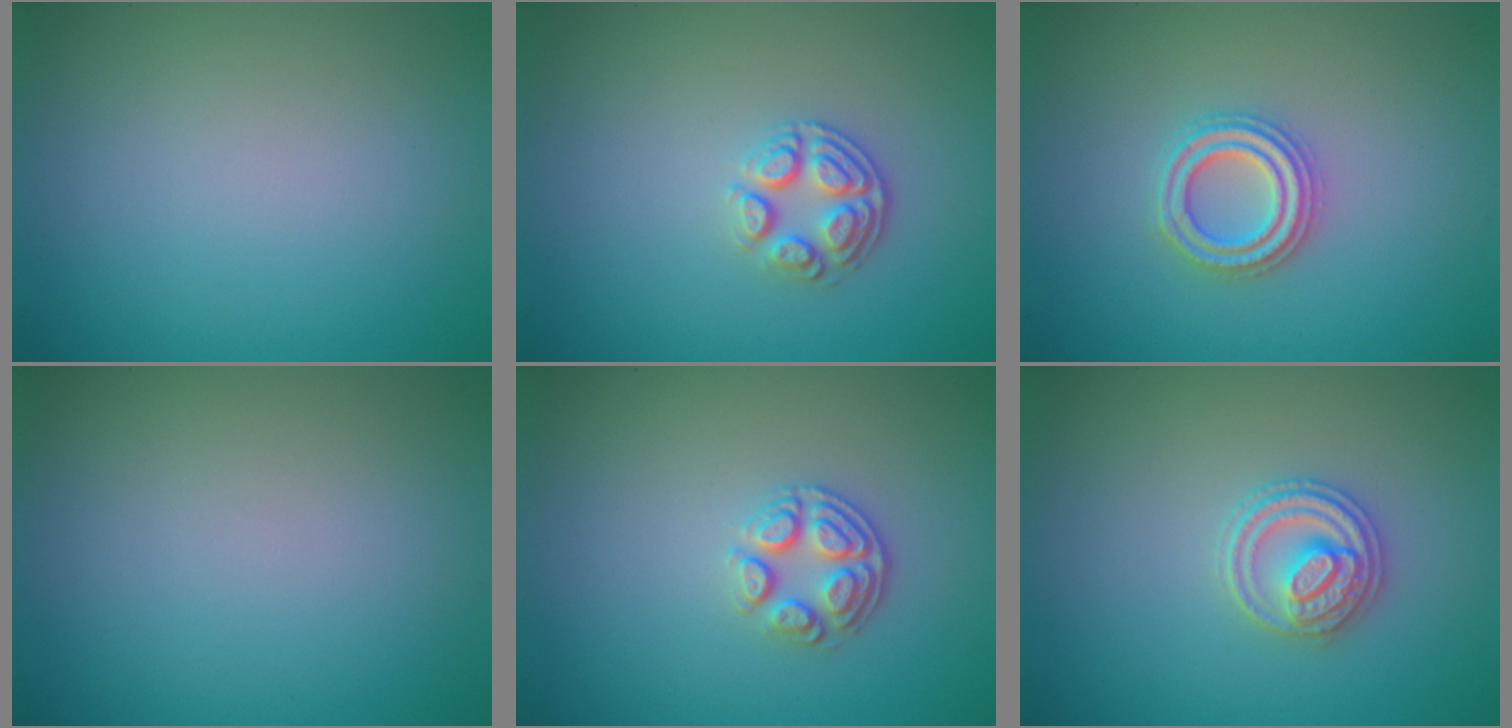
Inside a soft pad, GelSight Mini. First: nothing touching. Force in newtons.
{"total": 2.8, "press": 2.6, "slide": 1.2}
{"total": 2.7, "press": 2.7, "slide": 0.5}
{"total": 0.0}
{"total": 2.8, "press": 2.6, "slide": 1.2}
{"total": 2.8, "press": 2.7, "slide": 0.6}